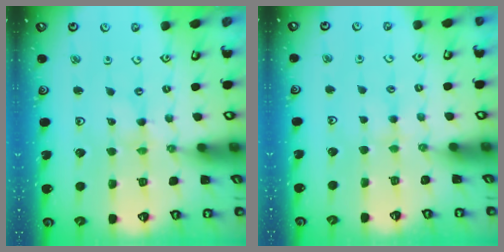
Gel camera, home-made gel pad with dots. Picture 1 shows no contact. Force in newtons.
{"total": 2.1, "press": 2.0, "slide": 0.4}